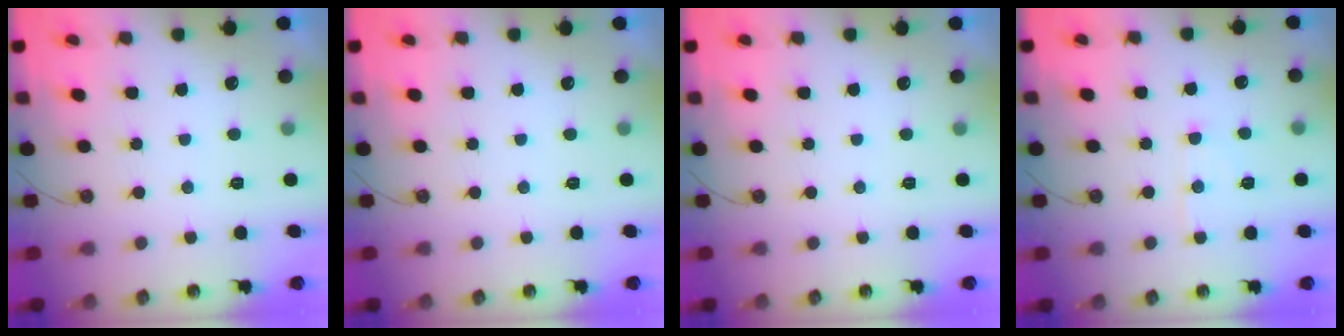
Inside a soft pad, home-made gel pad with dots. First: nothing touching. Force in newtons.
{"total": 0.0}
{"total": 0.0}
{"total": 6.2, "press": 6.2, "slide": 0.7}